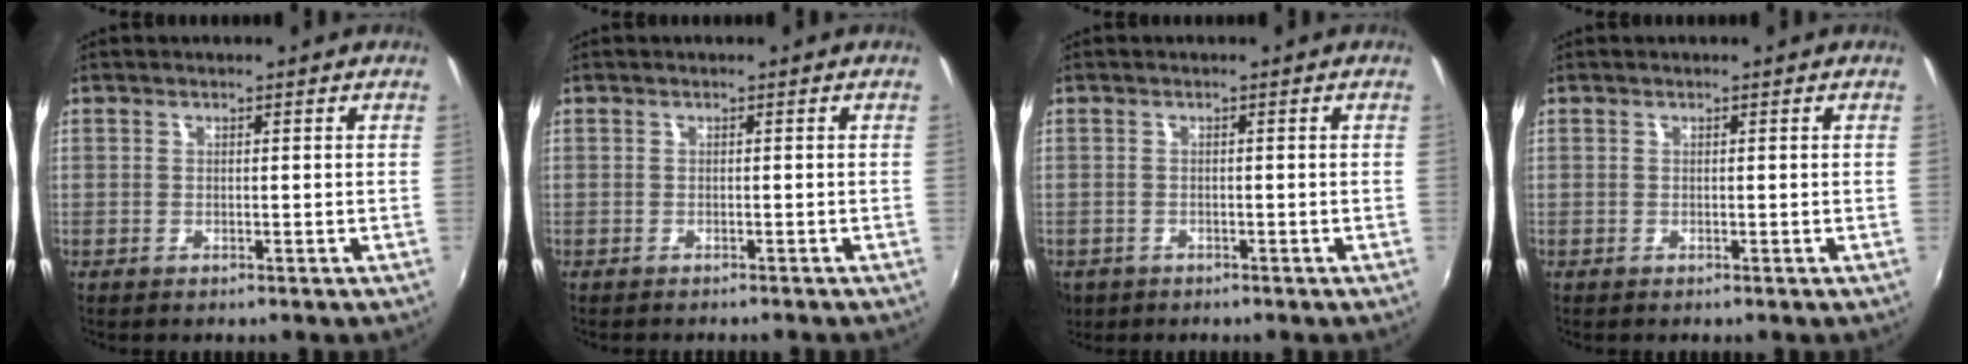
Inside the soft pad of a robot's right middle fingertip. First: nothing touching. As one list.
[{"total": 1.3, "force": [-1.3, 0.2, 0.4], "torque": [-0.012, -0.008, -0.020]}, {"total": 4.6, "force": [-2.4, 3.4, 1.9], "torque": [-0.050, -0.011, -0.036]}, {"total": 0.0}]